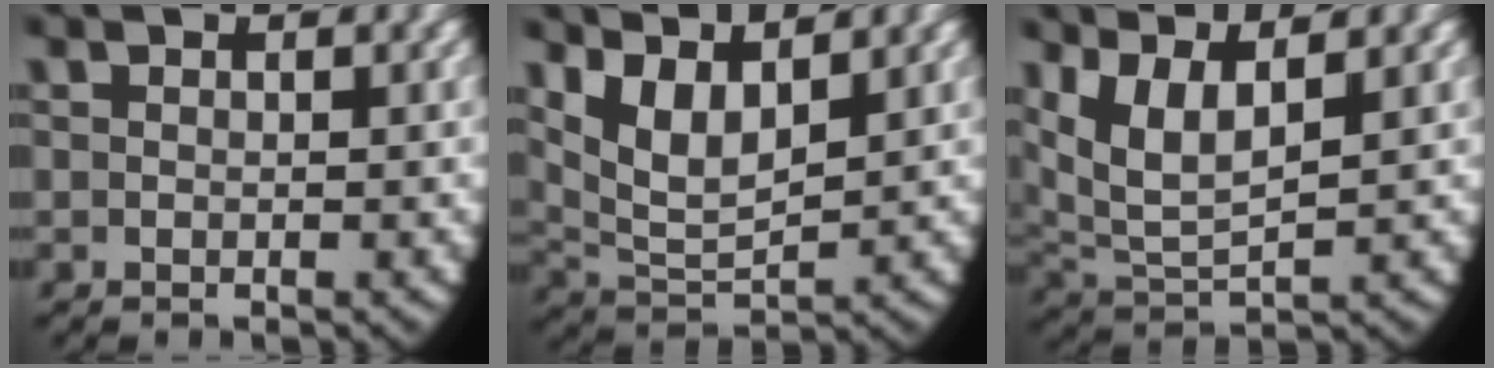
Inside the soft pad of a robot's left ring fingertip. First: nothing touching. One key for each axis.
{"total": 9.3, "fx": 2.6, "fy": 7.1, "fz": 5.4, "tx": -0.149, "ty": -0.022, "tz": 0.042}
{"total": 9.3, "fx": 2.6, "fy": 7.0, "fz": 5.5, "tx": -0.163, "ty": -0.028, "tz": 0.048}